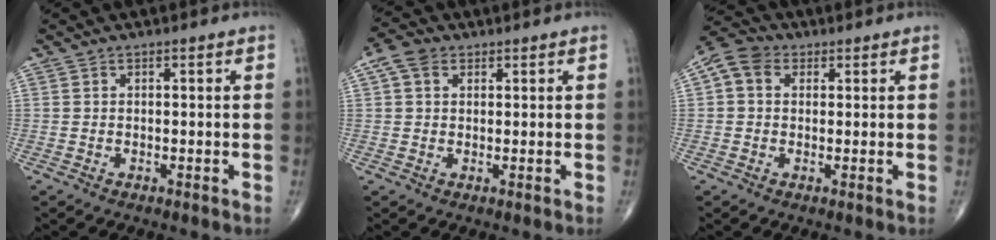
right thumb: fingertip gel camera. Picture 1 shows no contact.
{"total": 4.1, "force": [1.7, 2.9, 2.4], "torque": [-0.042, 0.011, 0.033]}
{"total": 5.9, "force": [1.5, 4.6, 3.3], "torque": [-0.059, 0.017, 0.018]}